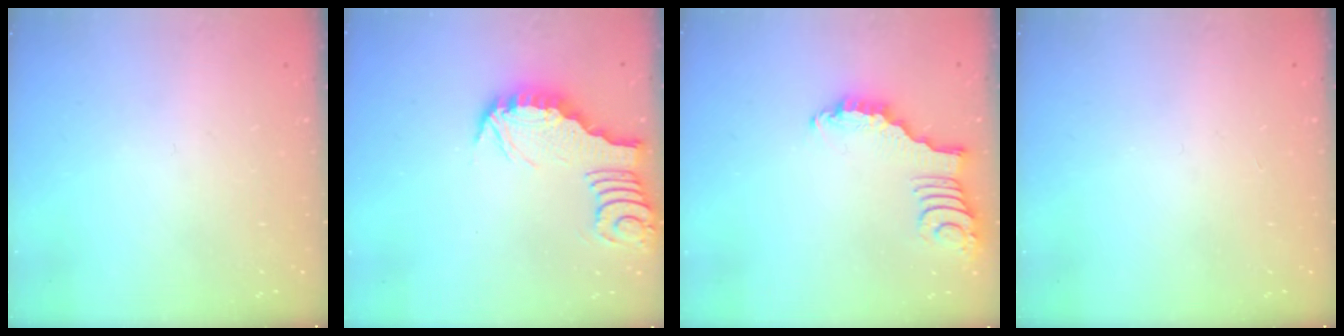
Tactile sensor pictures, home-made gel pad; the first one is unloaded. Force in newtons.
{"total": 3.2, "press": 3.1, "slide": 0.4}
{"total": 2.6, "press": 2.6, "slide": 0.3}
{"total": 1.6, "press": 1.6, "slide": 0.2}